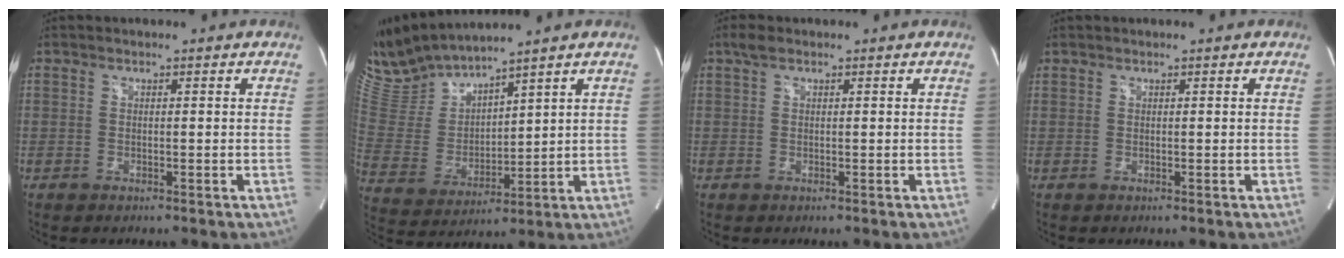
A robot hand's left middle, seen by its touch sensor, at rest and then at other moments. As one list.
[{"total": 10.4, "force": [10.0, 0.1, 2.6], "torque": [-0.078, -0.003, 0.222]}, {"total": 1.6, "force": [1.0, 0.7, 1.0], "torque": [-0.025, 0.015, 0.020]}, {"total": 0.0}]